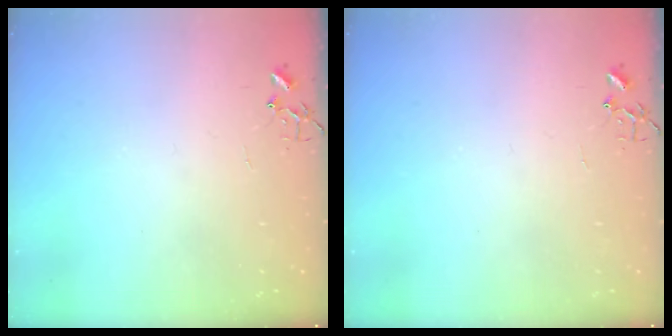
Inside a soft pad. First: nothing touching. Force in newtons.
{"total": 0.0}